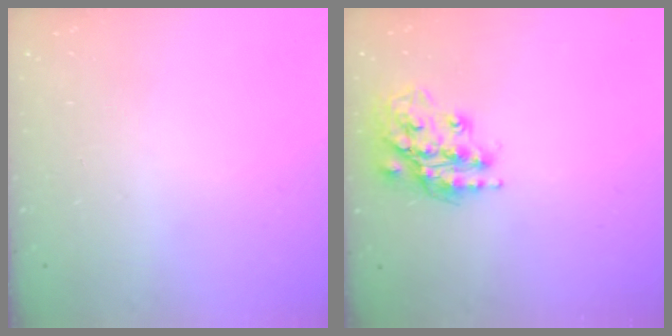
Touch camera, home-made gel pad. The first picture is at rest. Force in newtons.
{"total": 17.5, "press": 17.4, "slide": 1.4}